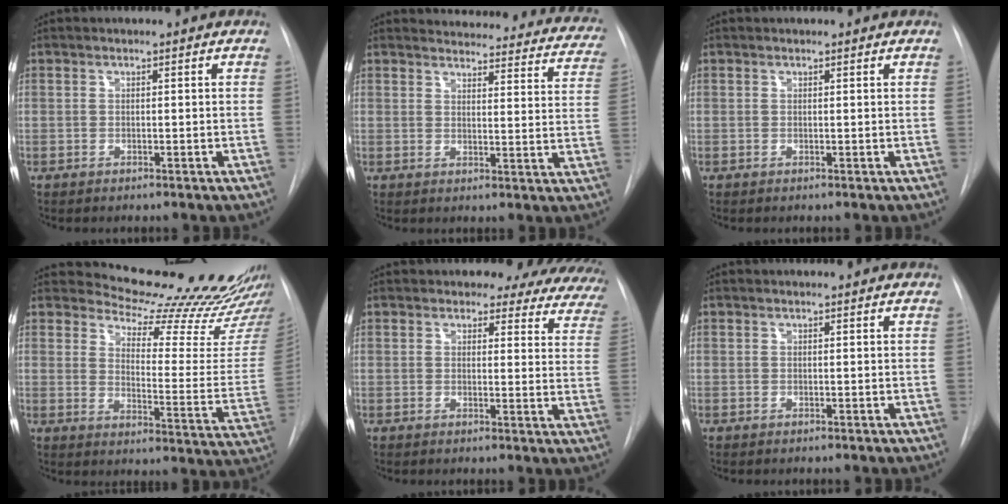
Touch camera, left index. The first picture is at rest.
{"total": 23.6, "force": [22.3, 5.7, 5.3], "torque": [-0.056, -0.075, 0.234]}
{"total": 0.0}
{"total": 19.4, "force": [18.2, 3.0, 5.9], "torque": [-0.070, -0.120, 0.212]}
{"total": 15.2, "force": [13.7, 5.2, 3.9], "torque": [-0.020, -0.064, 0.122]}
{"total": 1.1, "force": [1.1, 0.2, 0.3], "torque": [-0.009, 0.010, 0.007]}